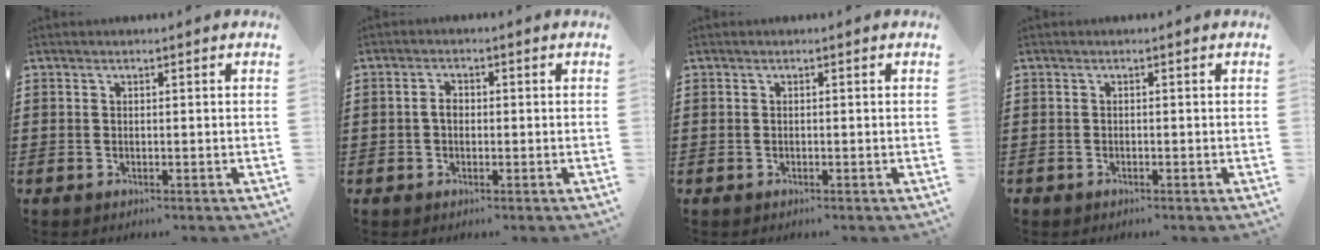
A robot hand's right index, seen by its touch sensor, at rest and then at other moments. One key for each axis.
{"total": 2.0, "fx": -0.1, "fy": 1.2, "fz": 1.5, "tx": -0.030, "ty": 0.004, "tz": -0.003}
{"total": 0.0}
{"total": 0.5, "fx": -0.4, "fy": 0.3, "fz": 0.0, "tx": -0.001, "ty": 0.001, "tz": -0.009}